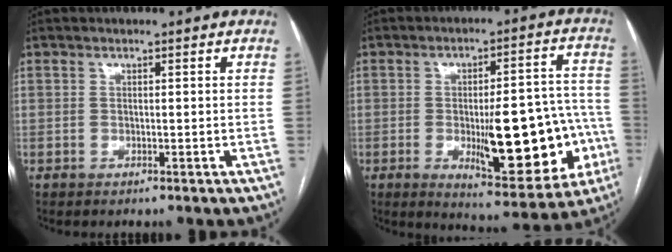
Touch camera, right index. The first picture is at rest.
{"total": 18.5, "force": [-4.5, 5.7, 17.1], "torque": [-0.192, 0.020, -0.044]}